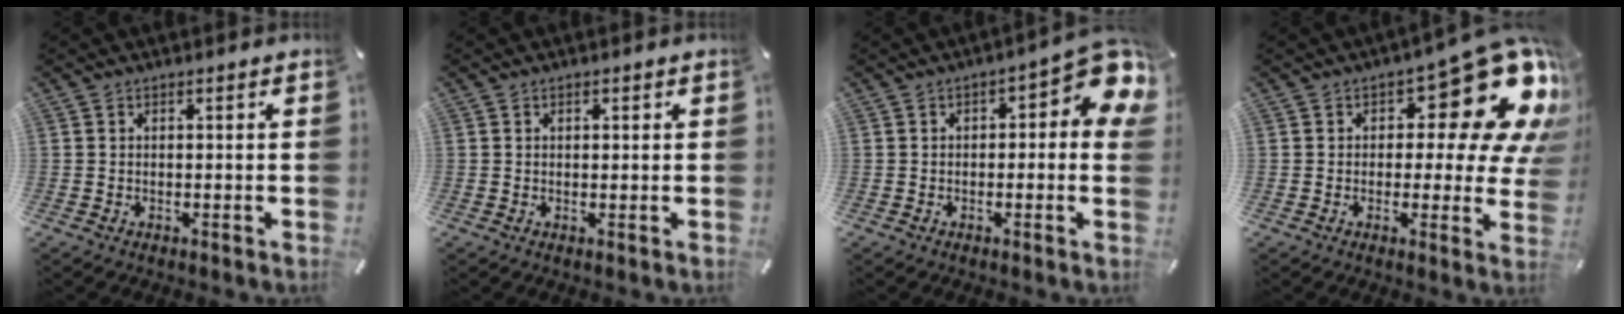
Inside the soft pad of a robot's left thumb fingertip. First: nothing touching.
{"total": 0.8, "force": [0.3, 0.5, 0.6], "torque": [-0.011, 0.003, 0.004]}
{"total": 9.6, "force": [2.6, 3.7, 8.5], "torque": [-0.099, -0.026, 0.040]}
{"total": 19.0, "force": [9.4, 8.0, 14.5], "torque": [-0.171, -0.074, 0.150]}